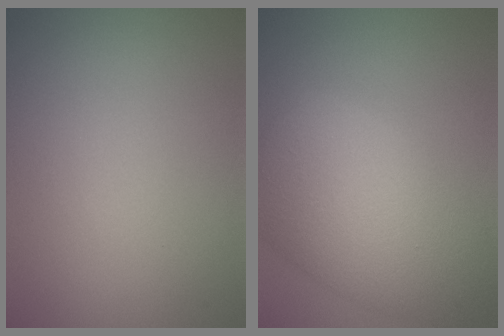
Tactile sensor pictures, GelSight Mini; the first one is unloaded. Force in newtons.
{"total": 9.2, "press": 9.2, "slide": 0.2}